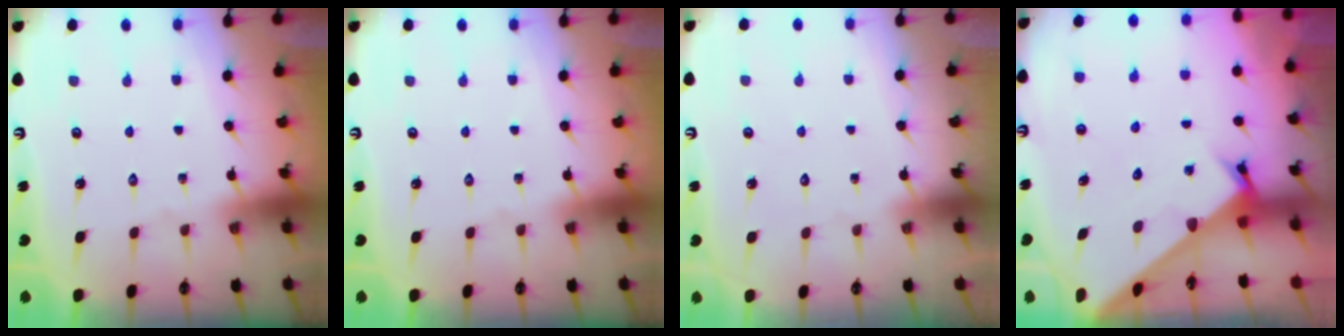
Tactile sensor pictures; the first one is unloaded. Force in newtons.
{"total": 0.0}
{"total": 1.6, "press": 1.6, "slide": 0.1}
{"total": 2.1, "press": 2.1, "slide": 0.1}